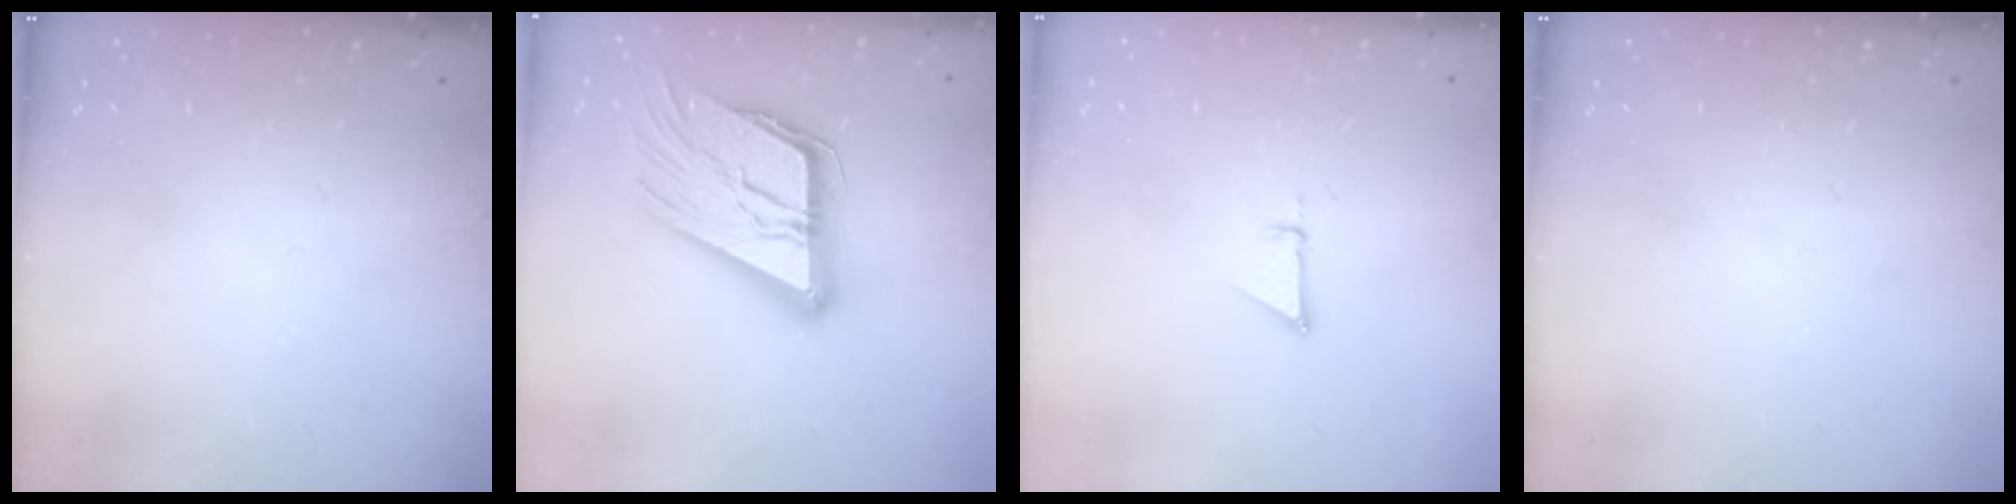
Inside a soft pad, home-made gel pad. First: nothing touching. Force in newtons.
{"total": 20.2, "press": 20.1, "slide": 2.1}
{"total": 3.1, "press": 3.1, "slide": 0.2}
{"total": 0.0}